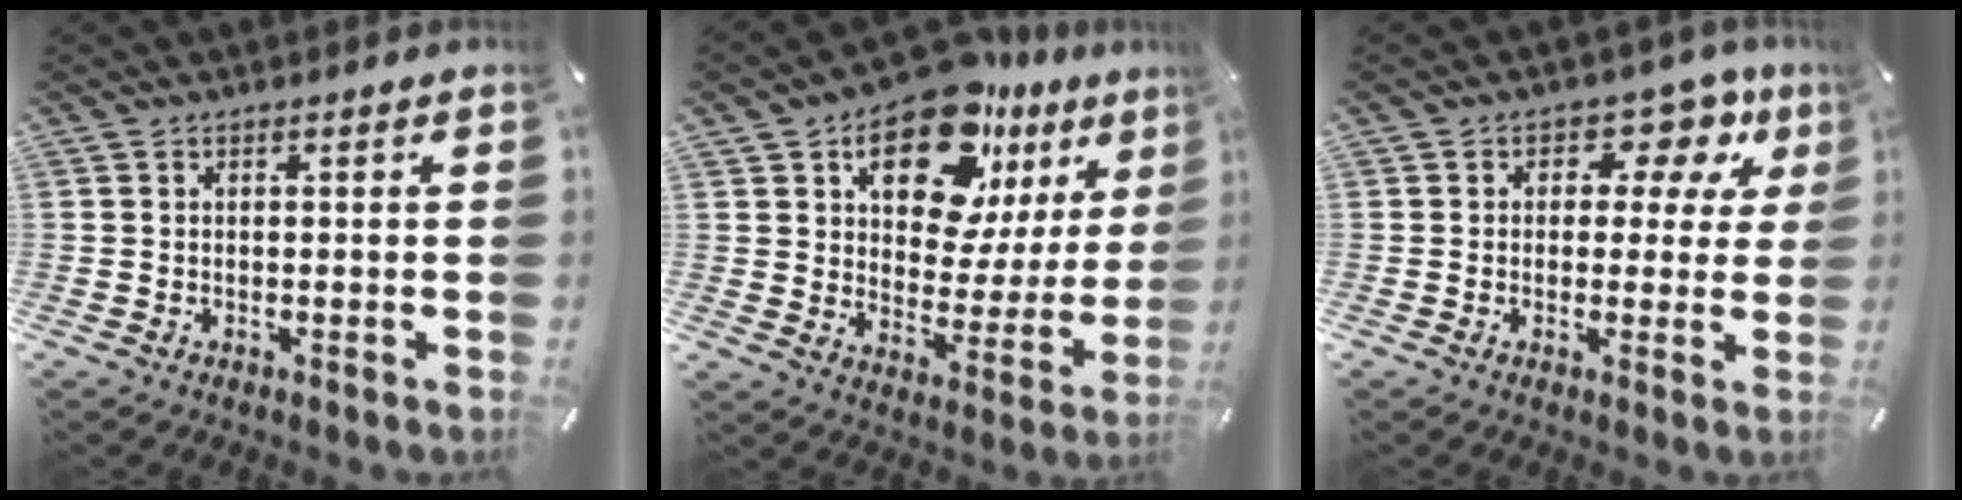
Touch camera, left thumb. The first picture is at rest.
{"total": 18.1, "force": [11.5, 10.0, 9.8], "torque": [-0.148, -0.073, 0.200]}
{"total": 9.6, "force": [4.2, 6.1, 6.2], "torque": [-0.080, -0.021, 0.069]}